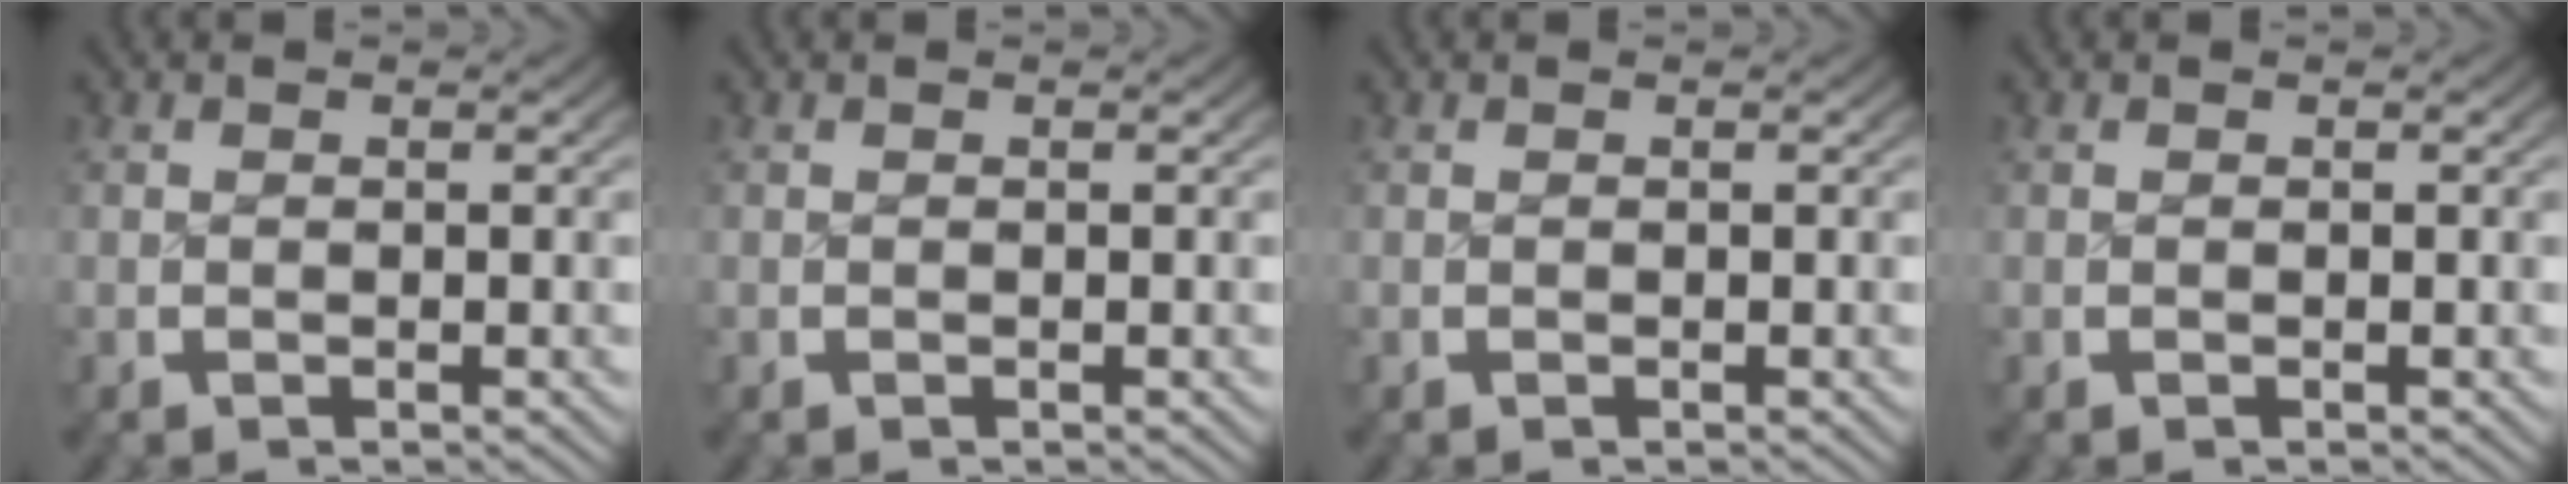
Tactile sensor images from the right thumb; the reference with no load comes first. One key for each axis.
{"total": 0.0}
{"total": 0.0}
{"total": 0.0}